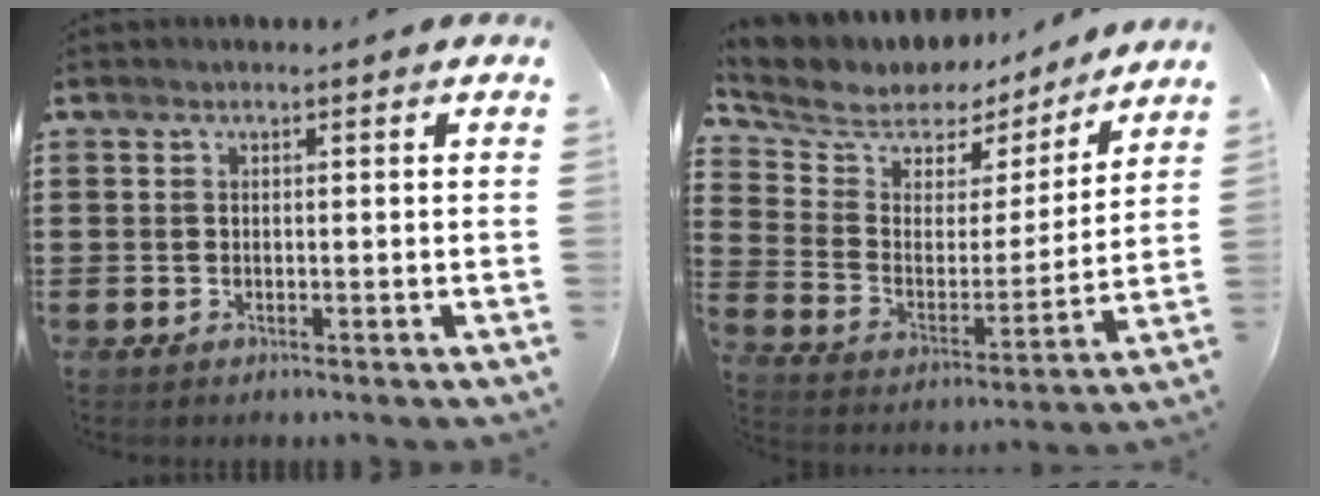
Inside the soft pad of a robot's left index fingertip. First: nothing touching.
{"total": 6.4, "force": [5.5, 3.3, 0.3], "torque": [-0.053, -0.045, 0.094]}